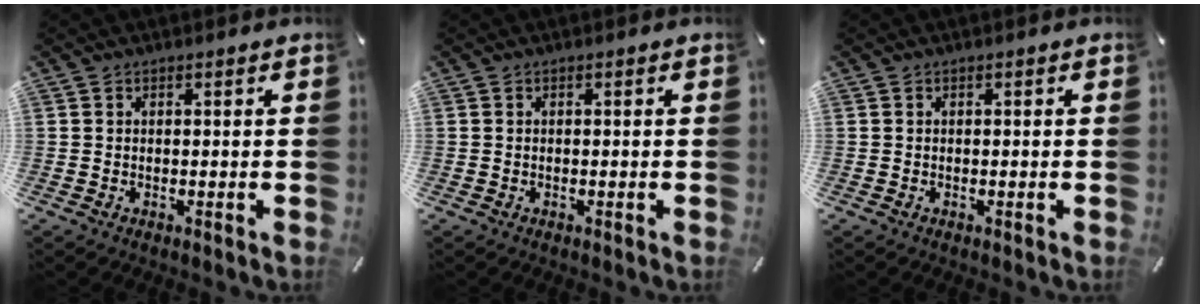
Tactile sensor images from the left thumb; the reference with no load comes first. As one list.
[{"total": 0.0}, {"total": 0.0}]